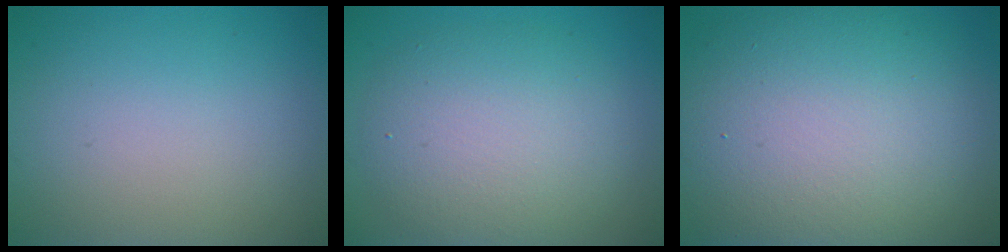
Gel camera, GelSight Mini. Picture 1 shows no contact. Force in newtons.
{"total": 6.4, "press": 6.4, "slide": 0.7}
{"total": 14.7, "press": 14.7, "slide": 0.9}